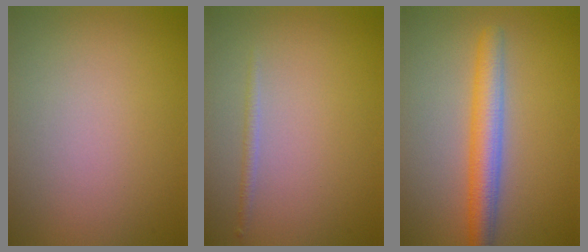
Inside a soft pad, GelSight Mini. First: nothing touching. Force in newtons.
{"total": 0.8, "press": 0.8, "slide": 0.0}
{"total": 4.1, "press": 4.1, "slide": 0.2}